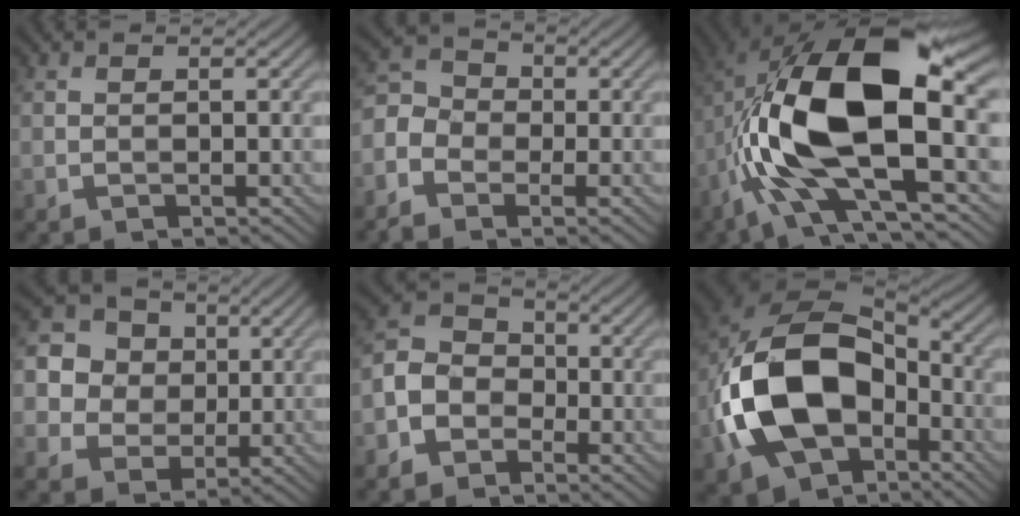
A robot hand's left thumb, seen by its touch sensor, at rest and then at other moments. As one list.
[{"total": 5.5, "force": [-2.5, 4.2, 2.5], "torque": [-0.071, 0.000, -0.058]}, {"total": 17.7, "force": [-1.4, 8.1, 15.7], "torque": [-0.326, 0.012, -0.029]}, {"total": 10.6, "force": [2.8, 9.5, 3.9], "torque": [-0.153, 0.029, 0.060]}, {"total": 5.9, "force": [-2.5, 4.8, 2.4], "torque": [-0.068, 0.005, -0.064]}, {"total": 16.7, "force": [-4.1, 11.2, 11.7], "torque": [-0.263, -0.017, -0.076]}]